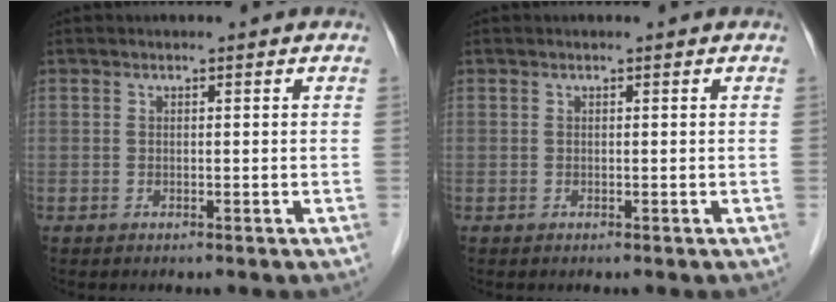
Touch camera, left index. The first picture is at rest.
{"total": 0.0}